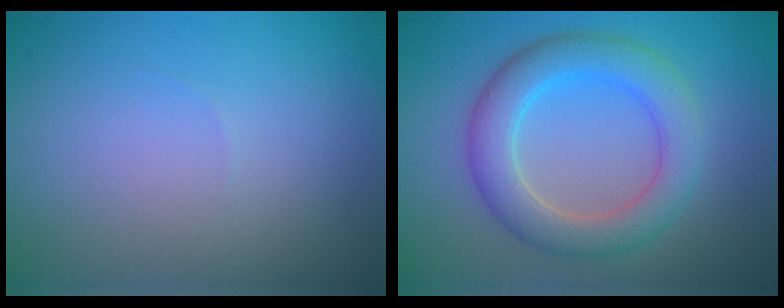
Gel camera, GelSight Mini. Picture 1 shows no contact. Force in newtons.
{"total": 5.3, "press": 5.3, "slide": 0.3}